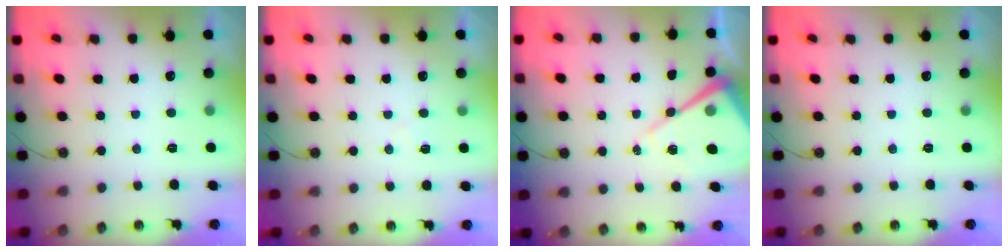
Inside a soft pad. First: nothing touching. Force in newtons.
{"total": 5.5, "press": 5.5, "slide": 0.7}
{"total": 13.0, "press": 12.9, "slide": 1.3}
{"total": 0.0}